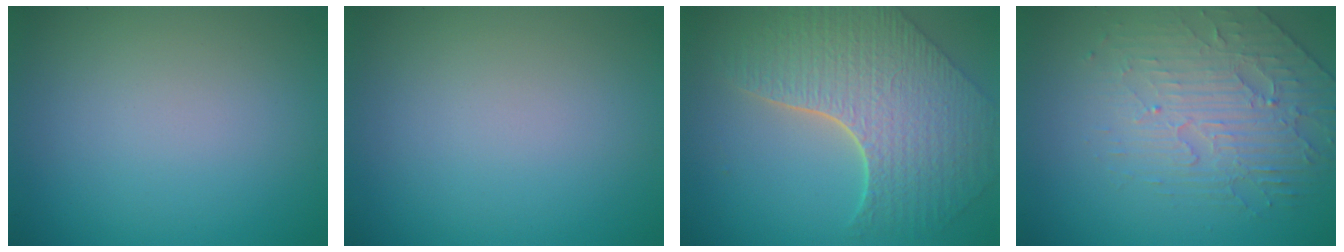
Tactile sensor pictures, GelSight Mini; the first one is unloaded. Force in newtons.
{"total": 0.0}
{"total": 8.2, "press": 5.9, "slide": 5.6}
{"total": 3.3, "press": 2.9, "slide": 1.6}